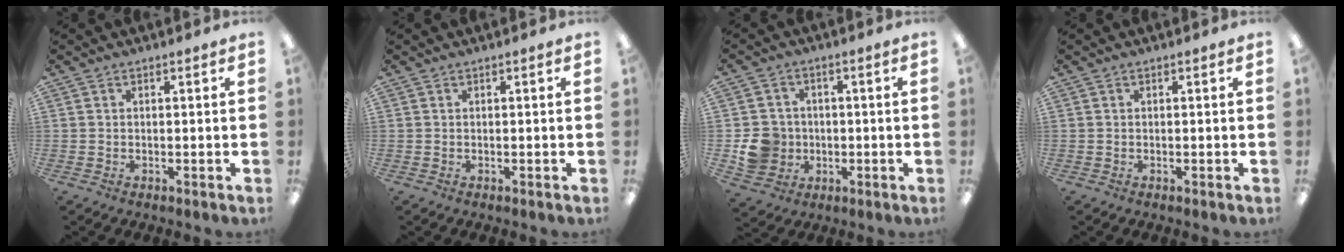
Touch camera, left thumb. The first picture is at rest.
{"total": 0.0}
{"total": 8.6, "force": [-1.2, 8.2, 2.4], "torque": [-0.059, 0.016, -0.014]}
{"total": 0.0}